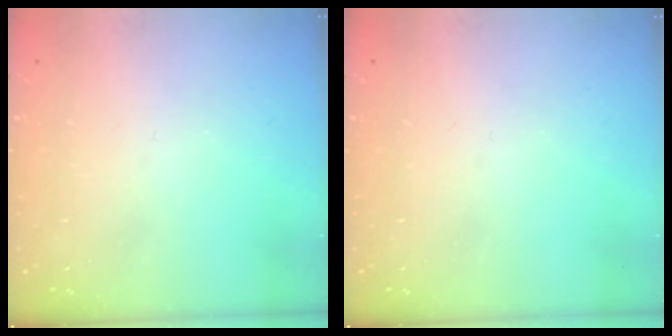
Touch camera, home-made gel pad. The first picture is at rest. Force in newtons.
{"total": 0.0}